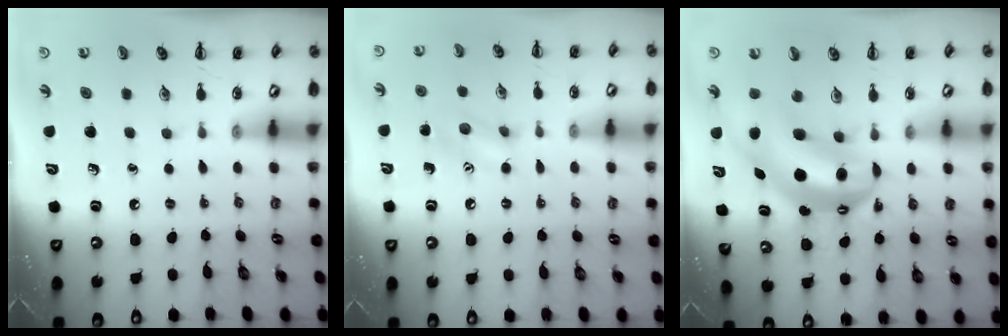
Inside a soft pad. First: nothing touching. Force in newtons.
{"total": 8.8, "press": 8.7, "slide": 1.3}
{"total": 10.2, "press": 10.0, "slide": 2.2}